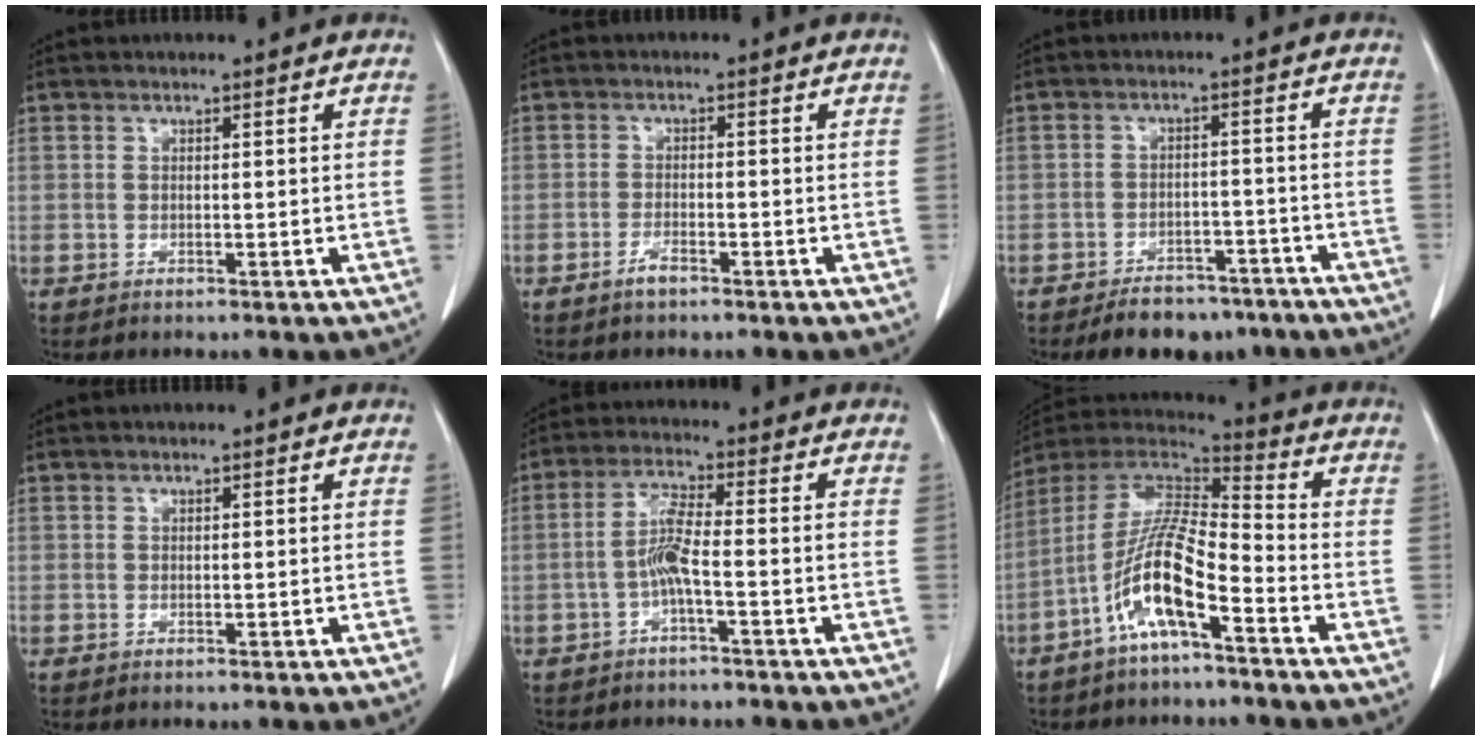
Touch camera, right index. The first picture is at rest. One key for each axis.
{"total": 2.1, "fx": -1.6, "fy": 0.5, "fz": 1.3, "tx": -0.027, "ty": 0.000, "tz": -0.032}
{"total": 8.9, "fx": -7.3, "fy": 4.0, "fz": 2.9, "tx": -0.028, "ty": 0.006, "tz": -0.106}
{"total": 0.0}
{"total": 4.9, "fx": -1.6, "fy": 0.2, "fz": 4.7, "tx": -0.097, "ty": 0.008, "tz": -0.033}
{"total": 12.3, "fx": -5.9, "fy": 2.2, "fz": 10.6, "tx": -0.216, "ty": 0.007, "tz": -0.116}